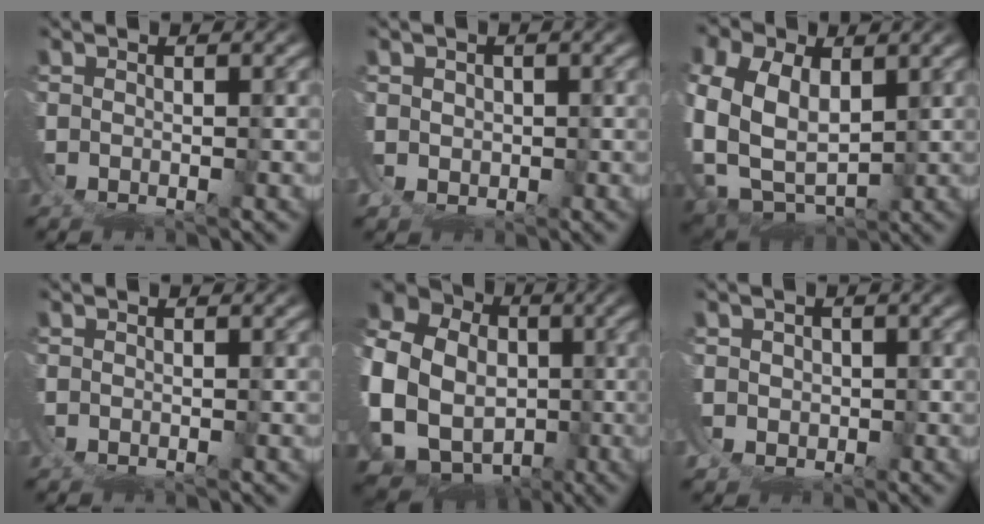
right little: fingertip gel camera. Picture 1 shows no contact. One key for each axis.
{"total": 1.7, "fx": 1.5, "fy": -0.4, "fz": -0.7, "tx": 0.009, "ty": -0.009, "tz": 0.033}
{"total": 8.6, "fx": 0.4, "fy": 7.4, "fz": 4.3, "tx": -0.146, "ty": -0.049, "tz": 0.022}
{"total": 0.0}
{"total": 18.8, "fx": -0.3, "fy": 16.5, "fz": 8.9, "tx": -0.198, "ty": -0.046, "tz": -0.008}
{"total": 1.6, "fx": 1.4, "fy": -0.1, "fz": -0.8, "tx": 0.011, "ty": -0.009, "tz": 0.033}